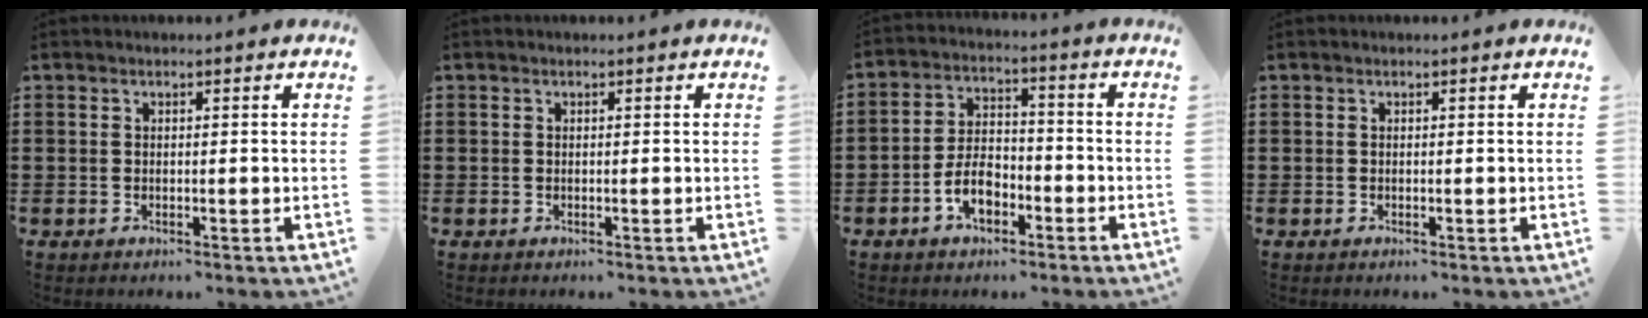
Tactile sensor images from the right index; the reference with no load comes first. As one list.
[{"total": 0.0}, {"total": 6.5, "force": [-3.0, 3.7, 4.4], "torque": [-0.095, 0.005, -0.059]}, {"total": 0.0}]